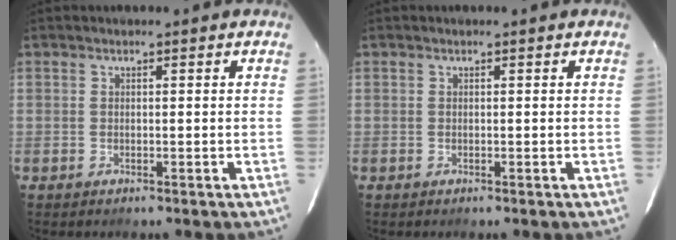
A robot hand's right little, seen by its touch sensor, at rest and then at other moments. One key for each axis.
{"total": 0.0}